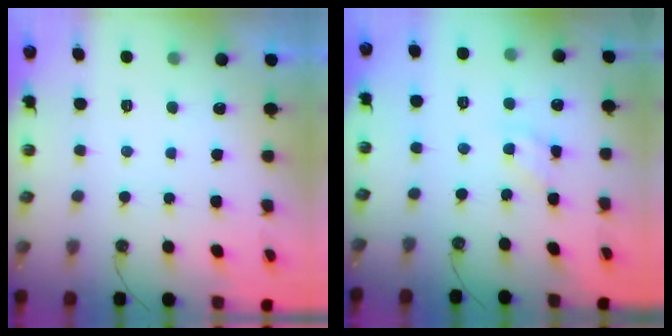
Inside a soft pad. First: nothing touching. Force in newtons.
{"total": 6.2, "press": 6.2, "slide": 0.4}